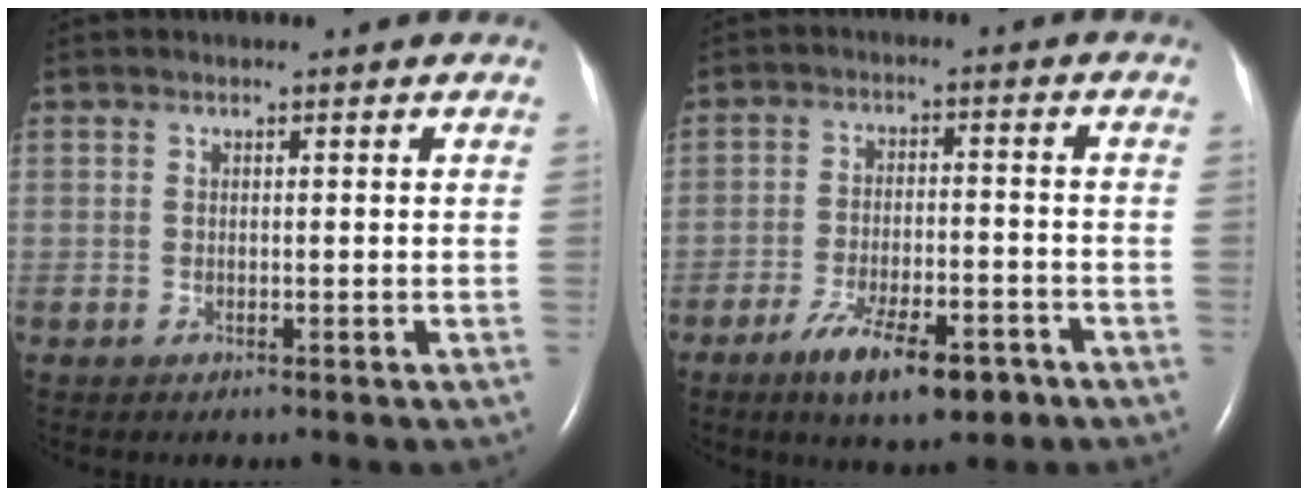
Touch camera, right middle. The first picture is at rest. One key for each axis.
{"total": 9.5, "fx": -6.0, "fy": 2.8, "fz": 6.8, "tx": -0.120, "ty": -0.008, "tz": -0.093}